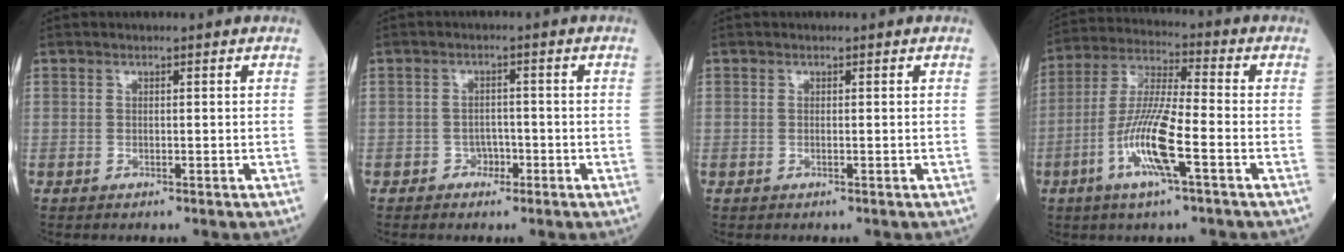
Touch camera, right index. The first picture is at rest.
{"total": 2.2, "force": [-1.2, 1.6, 0.7], "torque": [-0.006, 0.008, -0.021]}
{"total": 0.0}
{"total": 11.7, "force": [-4.2, 0.9, 10.9], "torque": [-0.223, -0.005, -0.085]}